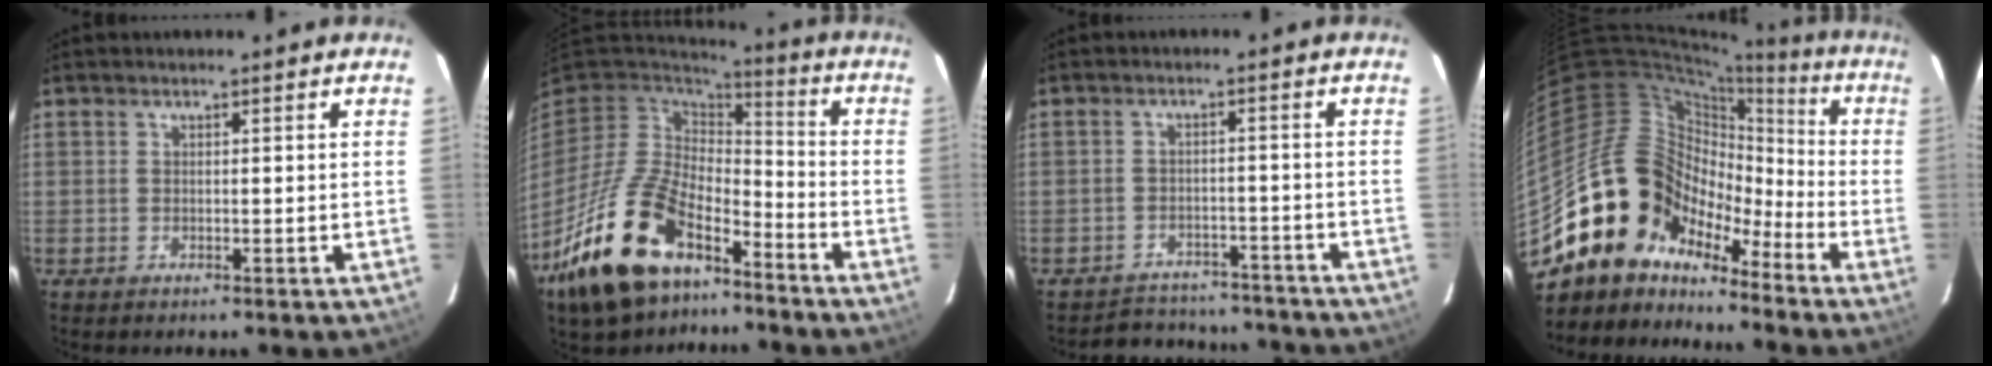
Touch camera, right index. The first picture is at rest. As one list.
[{"total": 21.8, "force": [-13.1, 11.3, 13.3], "torque": [-0.285, -0.021, -0.229]}, {"total": 11.1, "force": [-9.9, 4.4, 2.2], "torque": [-0.047, 0.012, -0.119]}, {"total": 17.1, "force": [-11.2, 11.9, 4.9], "torque": [-0.097, 0.037, -0.209]}]